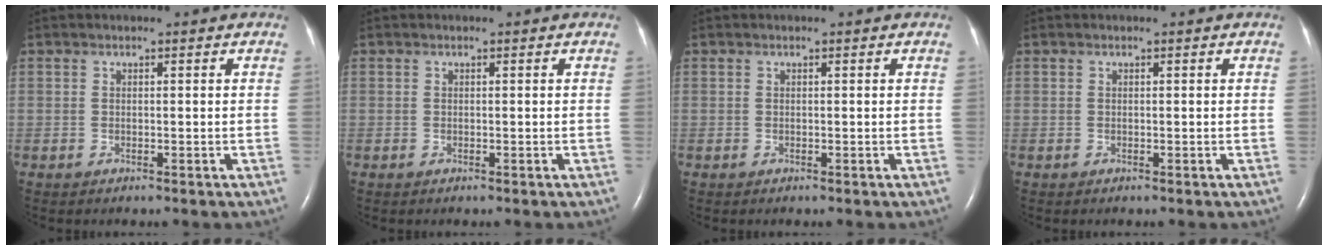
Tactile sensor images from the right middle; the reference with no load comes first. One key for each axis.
{"total": 0.0}
{"total": 0.0}
{"total": 0.0}